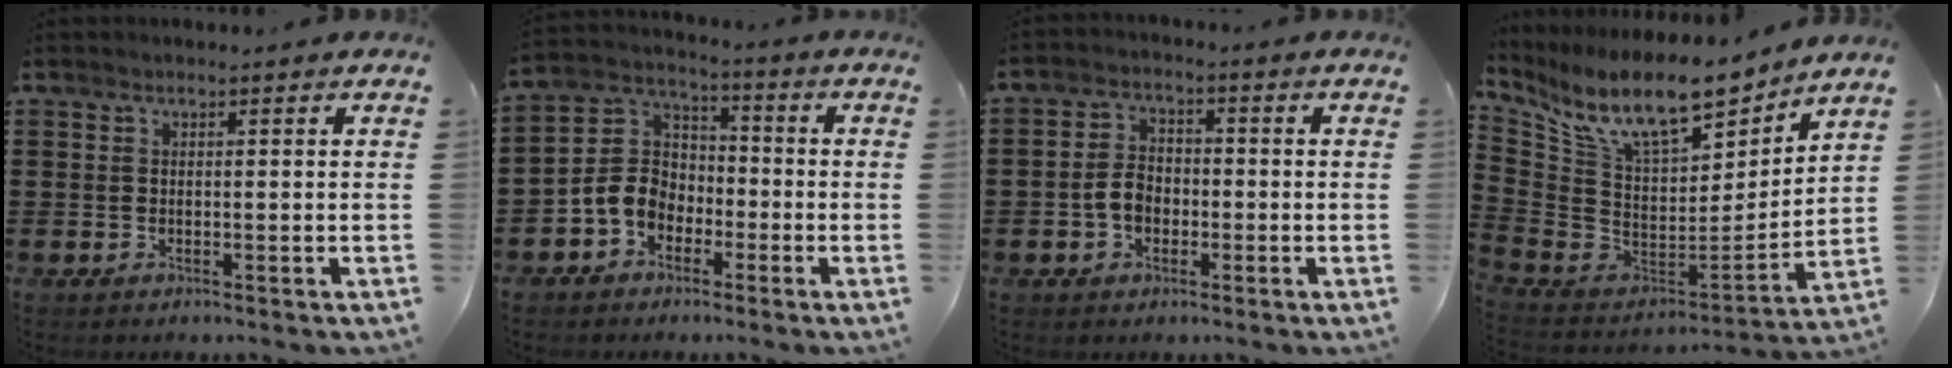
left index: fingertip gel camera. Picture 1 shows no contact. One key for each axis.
{"total": 6.5, "fx": -2.8, "fy": 5.2, "fz": 2.7, "tx": -0.094, "ty": 0.004, "tz": -0.064}
{"total": 4.4, "fx": -1.2, "fy": 3.0, "fz": 2.9, "tx": -0.072, "ty": 0.002, "tz": -0.026}
{"total": 12.8, "fx": 9.2, "fy": 3.8, "fz": 8.1, "tx": -0.173, "ty": -0.063, "tz": 0.161}